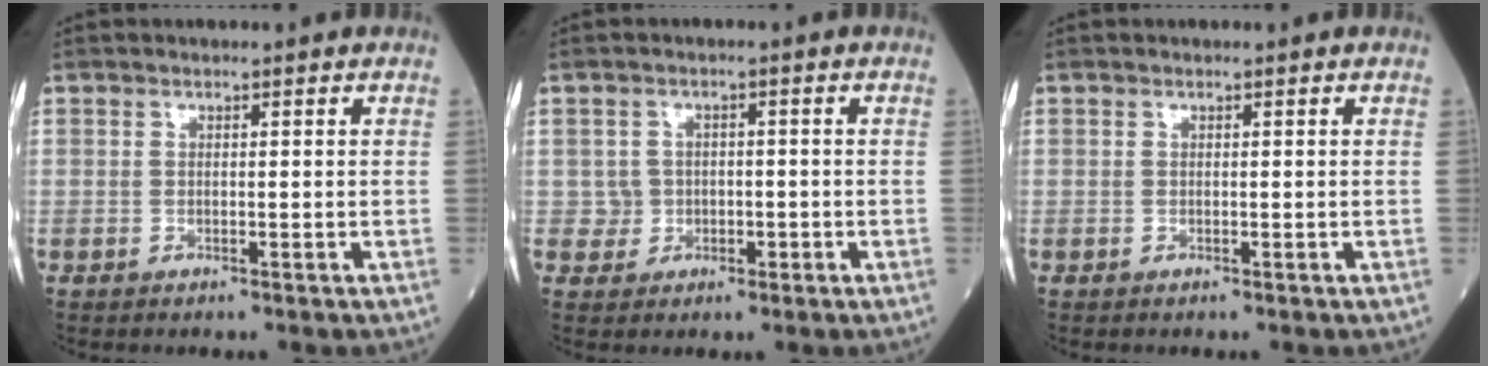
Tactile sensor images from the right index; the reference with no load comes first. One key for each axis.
{"total": 2.7, "fx": -0.5, "fy": 2.6, "fz": 0.2, "tx": 0.007, "ty": 0.009, "tz": -0.004}
{"total": 0.0}